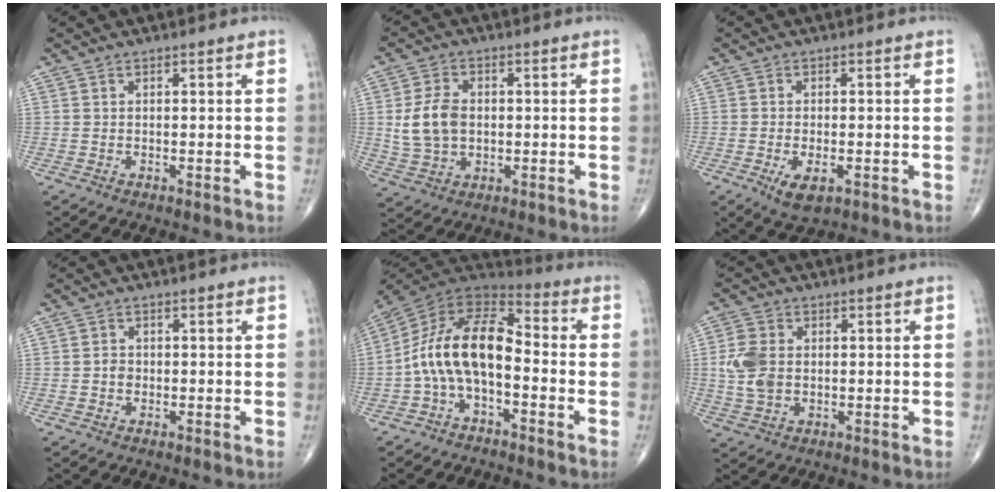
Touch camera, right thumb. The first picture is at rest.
{"total": 8.6, "force": [0.3, 6.1, 6.1], "torque": [-0.109, 0.004, 0.011]}
{"total": 5.0, "force": [-1.9, 2.3, 4.0], "torque": [-0.069, -0.004, -0.026]}
{"total": 1.7, "force": [-0.4, 1.4, 0.8], "torque": [-0.008, 0.007, -0.008]}
{"total": 14.7, "force": [-2.7, 7.9, 12.1], "torque": [-0.209, 0.067, -0.063]}
{"total": 7.2, "force": [0.0, 5.2, 5.0], "torque": [-0.104, 0.002, 0.003]}